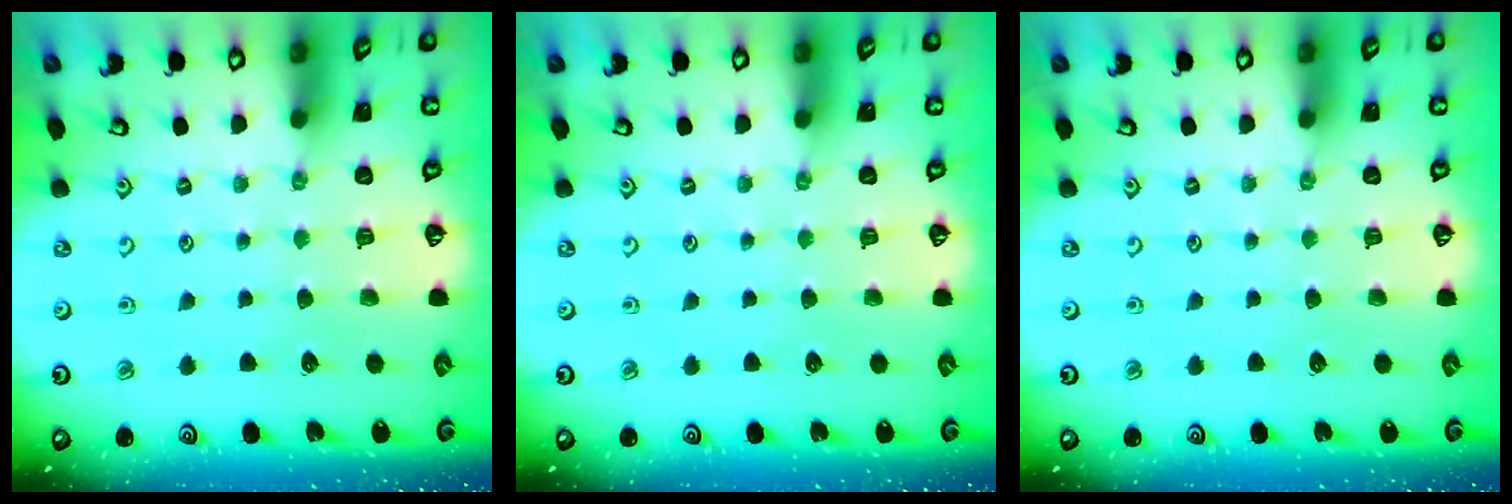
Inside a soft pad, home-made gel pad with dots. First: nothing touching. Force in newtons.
{"total": 0.0}
{"total": 0.0}